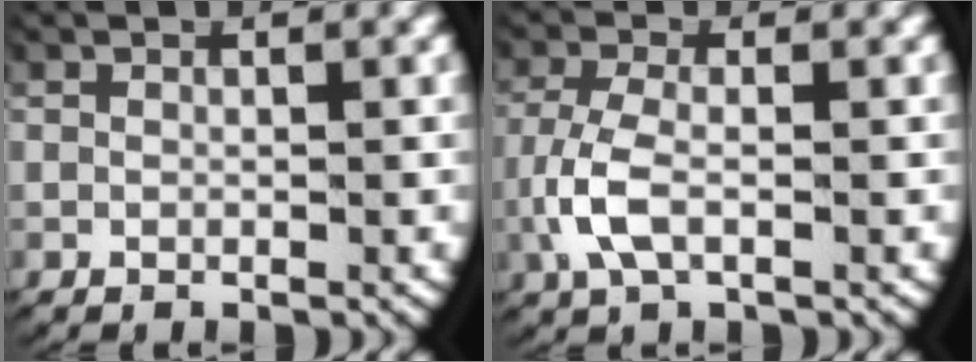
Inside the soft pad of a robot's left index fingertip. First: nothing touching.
{"total": 4.2, "force": [-0.8, 2.3, 3.4], "torque": [-0.098, -0.016, -0.006]}